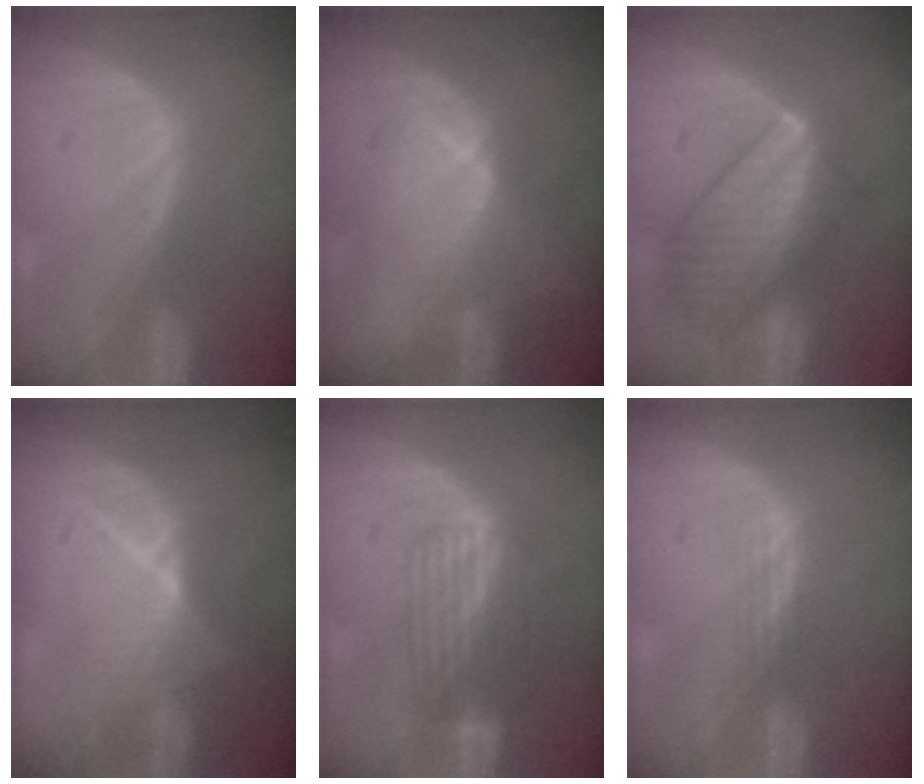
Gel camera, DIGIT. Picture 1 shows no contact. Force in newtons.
{"total": 4.1, "press": 4.0, "slide": 0.9}
{"total": 10.2, "press": 10.1, "slide": 0.8}
{"total": 6.4, "press": 6.1, "slide": 1.9}
{"total": 6.8, "press": 5.9, "slide": 3.4}
{"total": 1.4, "press": 1.1, "slide": 0.9}